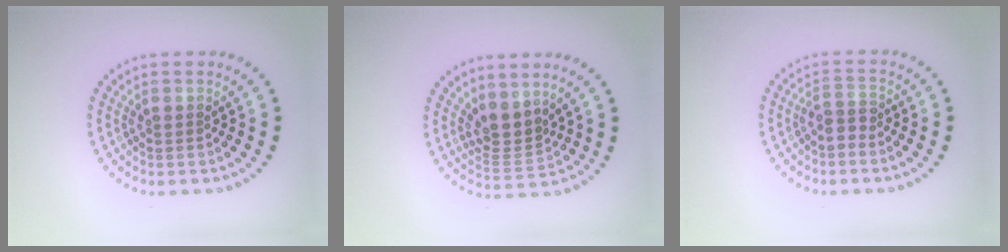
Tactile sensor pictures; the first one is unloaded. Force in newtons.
{"total": 2.8, "press": 2.1, "slide": 1.9}
{"total": 1.9, "press": 1.4, "slide": 1.2}